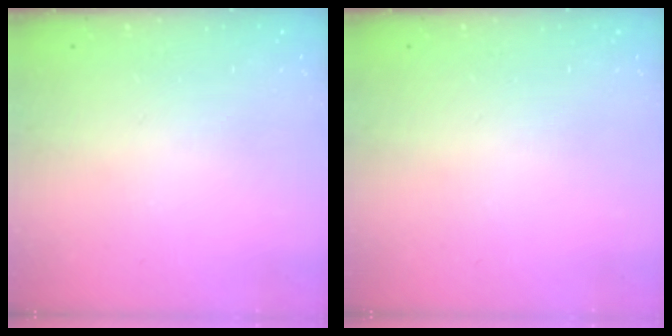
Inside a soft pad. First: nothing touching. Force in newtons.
{"total": 0.0}